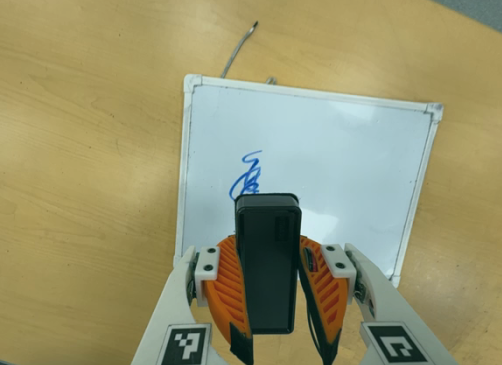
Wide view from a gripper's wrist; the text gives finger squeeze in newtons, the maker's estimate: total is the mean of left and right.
{"total": 7.9, "left": 6.6, "right": 9.2}